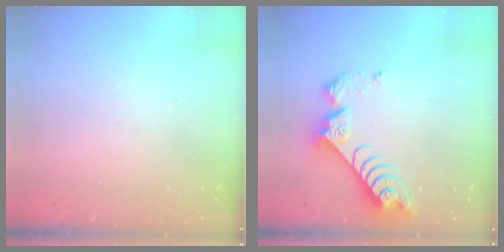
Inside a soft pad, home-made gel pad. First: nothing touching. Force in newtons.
{"total": 8.4, "press": 8.4, "slide": 0.3}